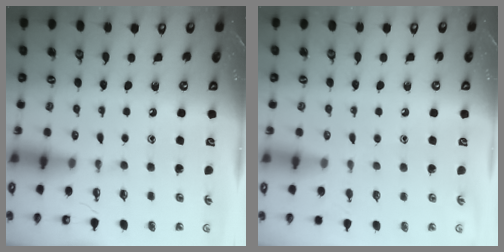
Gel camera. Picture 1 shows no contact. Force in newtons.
{"total": 4.1, "press": 4.1, "slide": 0.4}